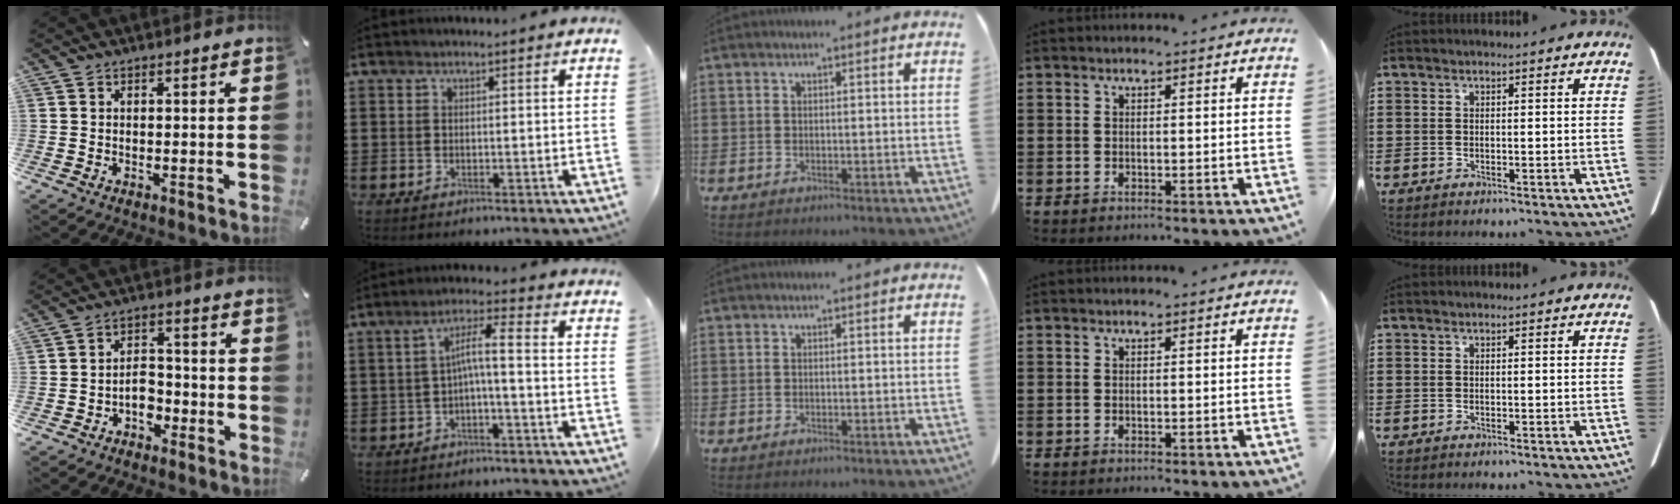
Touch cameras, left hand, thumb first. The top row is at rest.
{"thumb": {"total": 5.4, "force": [-2.7, 3.7, 2.8], "torque": [-0.045, 0.016, -0.046]}, "index": {"total": 5.2, "force": [-1.1, 1.1, 4.9], "torque": [-0.098, 0.015, -0.027]}}